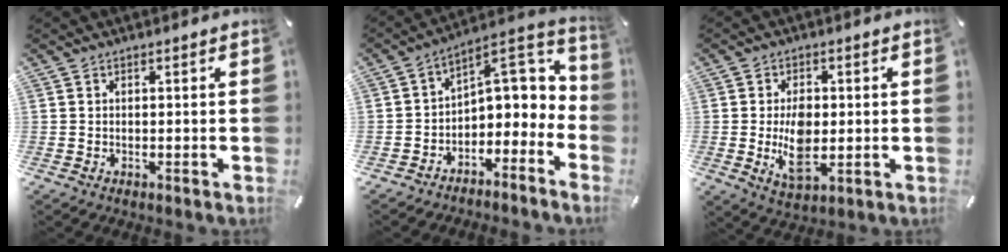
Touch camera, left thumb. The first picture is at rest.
{"total": 6.4, "force": [1.8, 4.9, 3.7], "torque": [-0.032, -0.037, 0.030]}
{"total": 8.2, "force": [-0.3, 4.7, 6.7], "torque": [-0.131, -0.005, -0.008]}